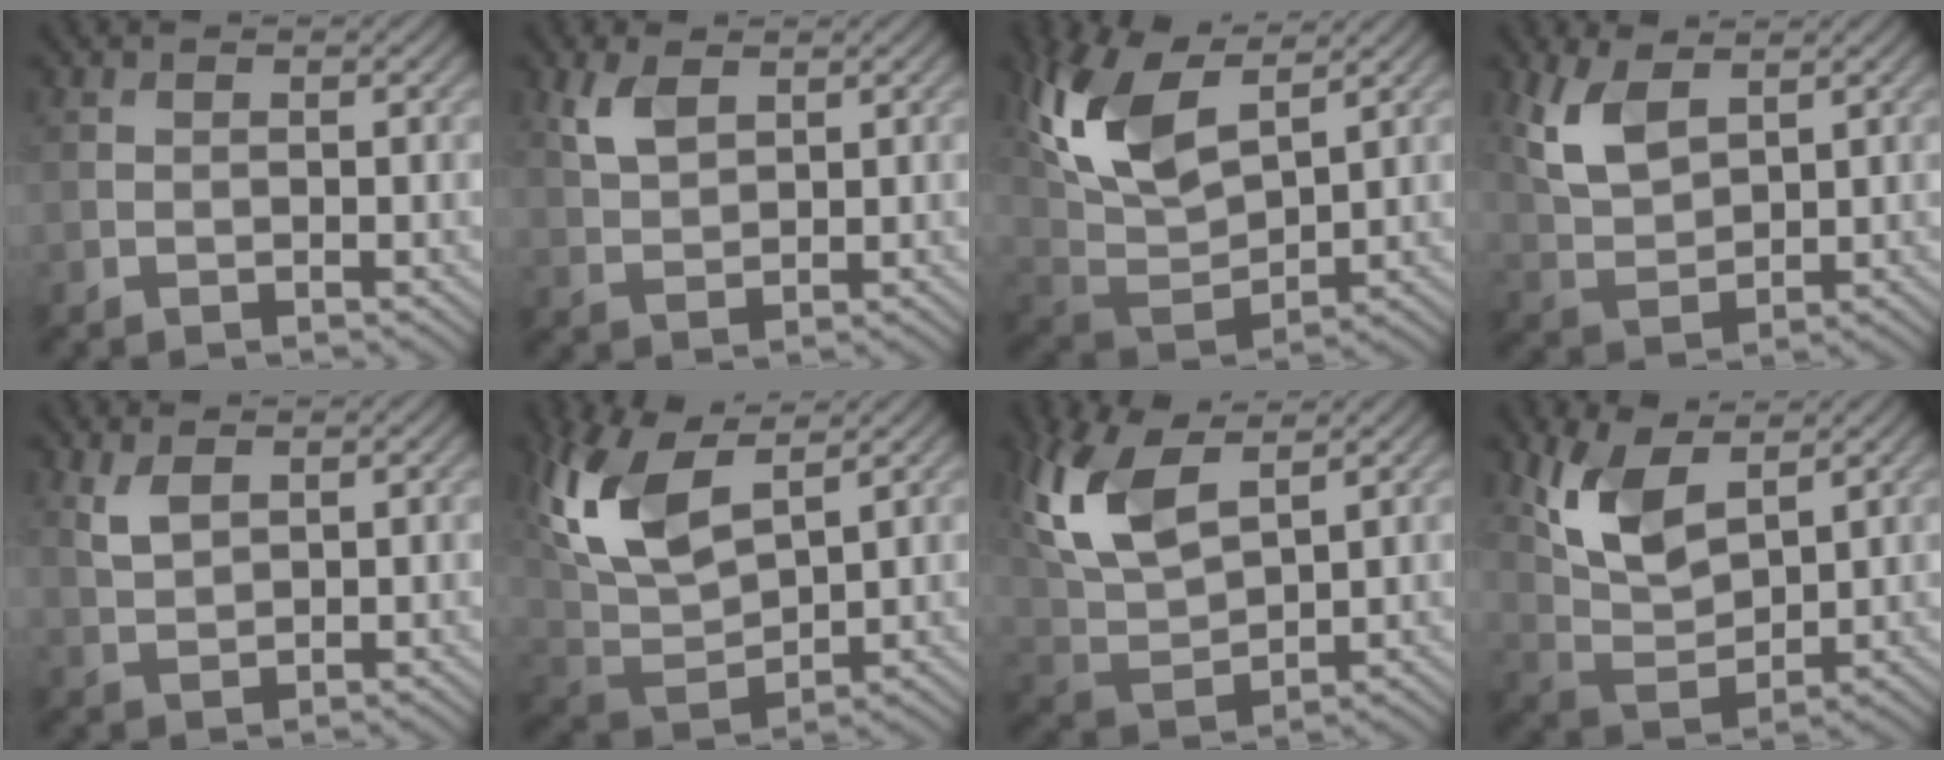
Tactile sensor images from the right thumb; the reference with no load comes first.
{"total": 4.0, "force": [2.2, 1.9, 2.7], "torque": [-0.068, 0.001, 0.047]}
{"total": 14.0, "force": [6.6, 6.5, 10.5], "torque": [-0.254, 0.013, 0.127]}
{"total": 6.9, "force": [3.3, 3.5, 4.9], "torque": [-0.121, 0.000, 0.069]}
{"total": 3.0, "force": [1.7, 1.4, 2.0], "torque": [-0.056, -0.002, 0.039]}
{"total": 13.8, "force": [6.3, 6.4, 10.5], "torque": [-0.258, 0.013, 0.121]}
{"total": 12.2, "force": [5.8, 5.6, 9.1], "torque": [-0.232, 0.013, 0.114]}
{"total": 8.8, "force": [4.7, 4.2, 6.2], "torque": [-0.143, -0.004, 0.097]}